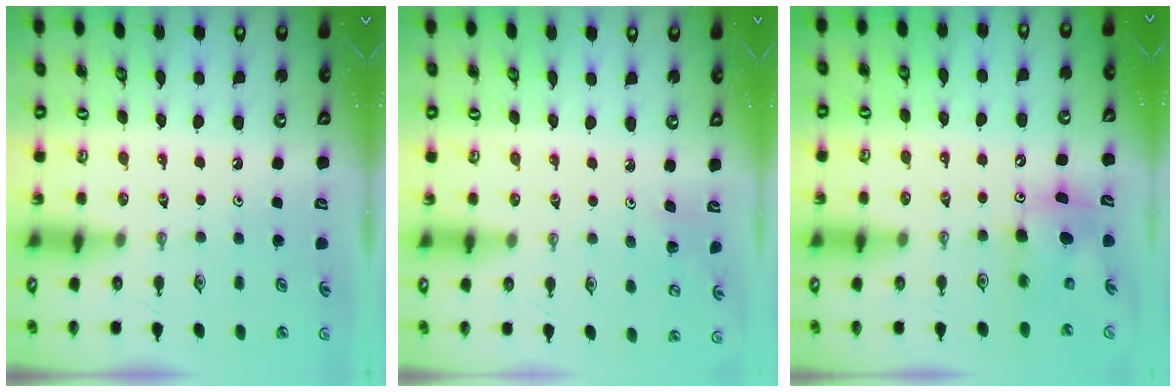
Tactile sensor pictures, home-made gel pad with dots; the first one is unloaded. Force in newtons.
{"total": 2.3, "press": 2.3, "slide": 0.2}
{"total": 8.0, "press": 7.7, "slide": 2.1}